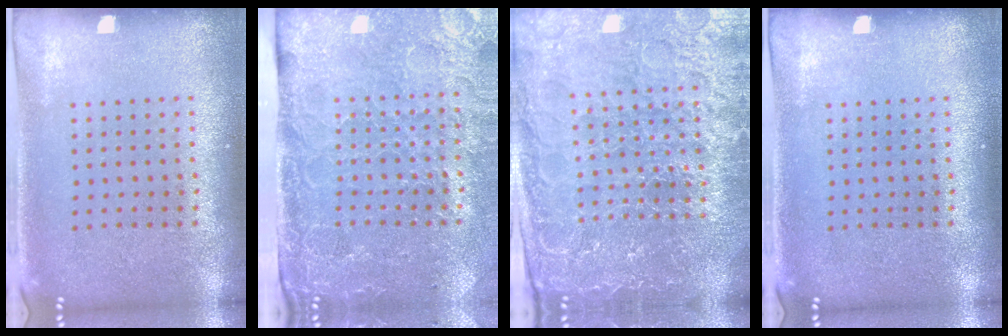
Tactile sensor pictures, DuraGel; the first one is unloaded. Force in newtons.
{"total": 4.4, "press": 3.6, "slide": 2.5}
{"total": 5.1, "press": 4.7, "slide": 1.9}
{"total": 0.0}